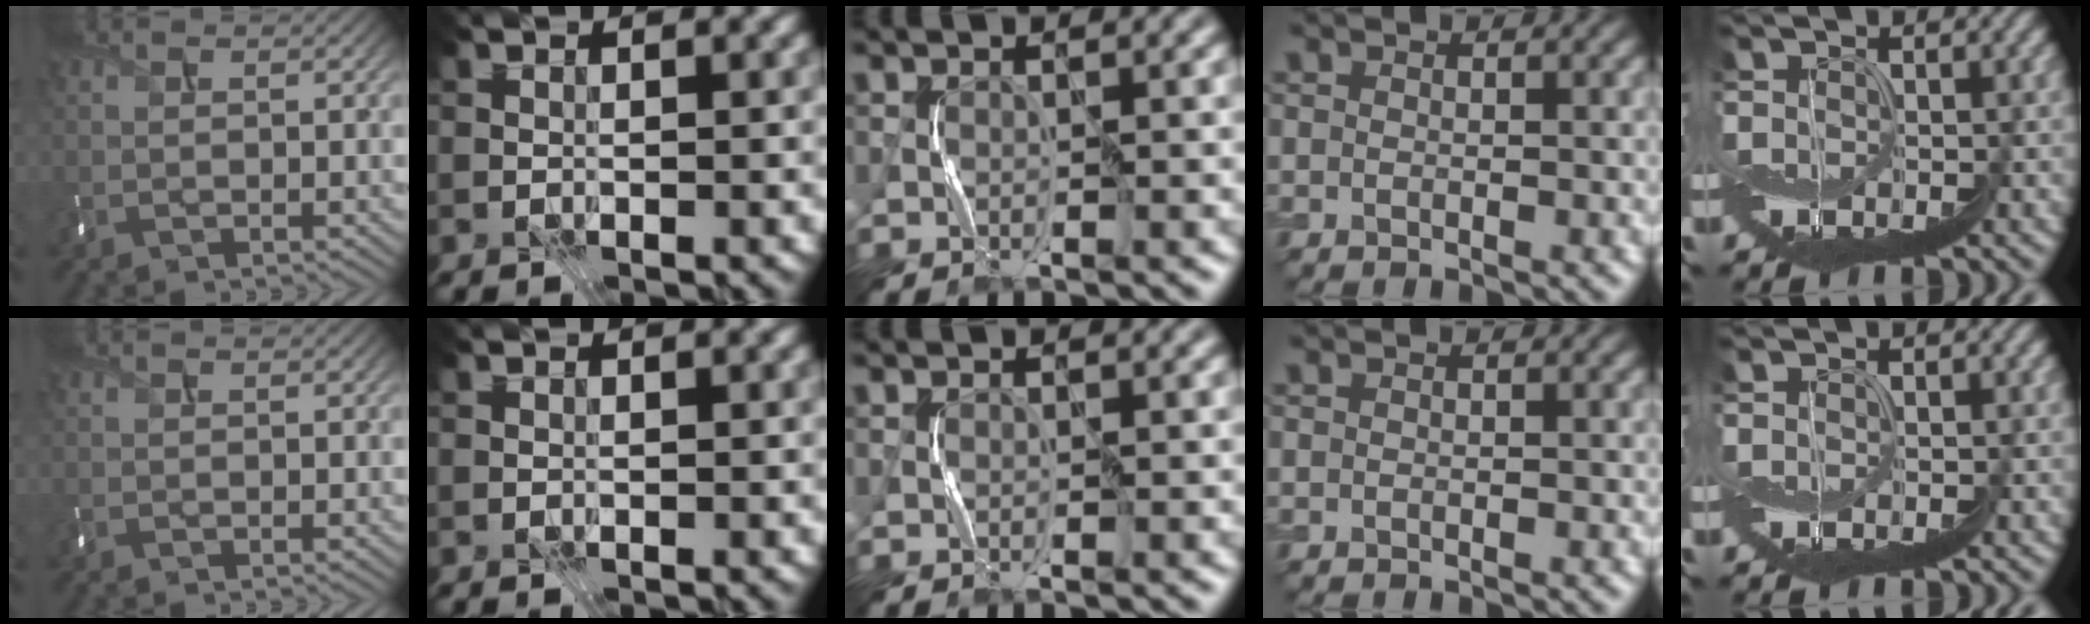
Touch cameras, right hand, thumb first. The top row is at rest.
{}